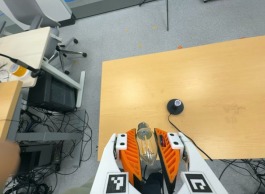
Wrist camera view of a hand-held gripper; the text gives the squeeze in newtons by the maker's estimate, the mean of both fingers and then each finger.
{"total": 19.8, "left": 21.4, "right": 18.2}